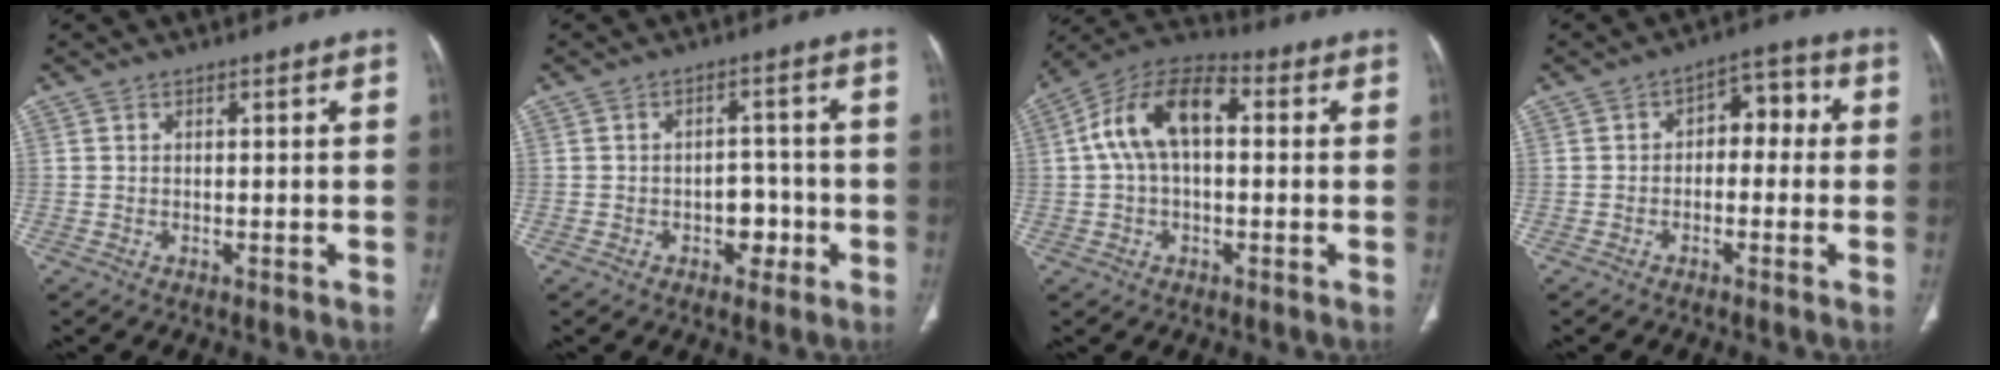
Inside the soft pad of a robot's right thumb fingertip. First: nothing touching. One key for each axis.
{"total": 4.9, "fx": -1.8, "fy": 3.5, "fz": 3.0, "tx": -0.012, "ty": 0.021, "tz": -0.023}
{"total": 13.2, "fx": 1.8, "fy": 7.5, "fz": 10.7, "tx": -0.193, "ty": 0.041, "tz": 0.021}
{"total": 6.5, "fx": -0.2, "fy": 4.4, "fz": 4.8, "tx": -0.035, "ty": 0.035, "tz": -0.014}